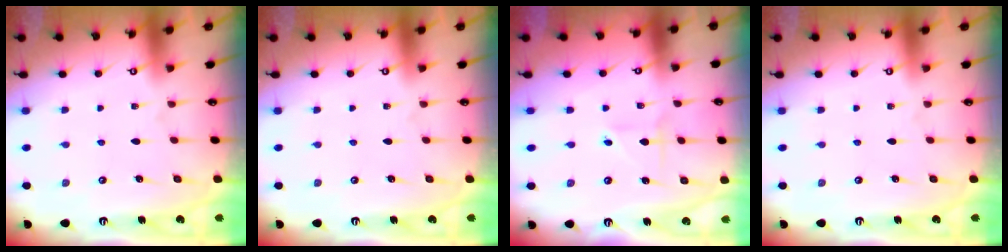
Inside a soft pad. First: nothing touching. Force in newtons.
{"total": 0.0}
{"total": 2.0, "press": 1.9, "slide": 0.3}
{"total": 0.0}